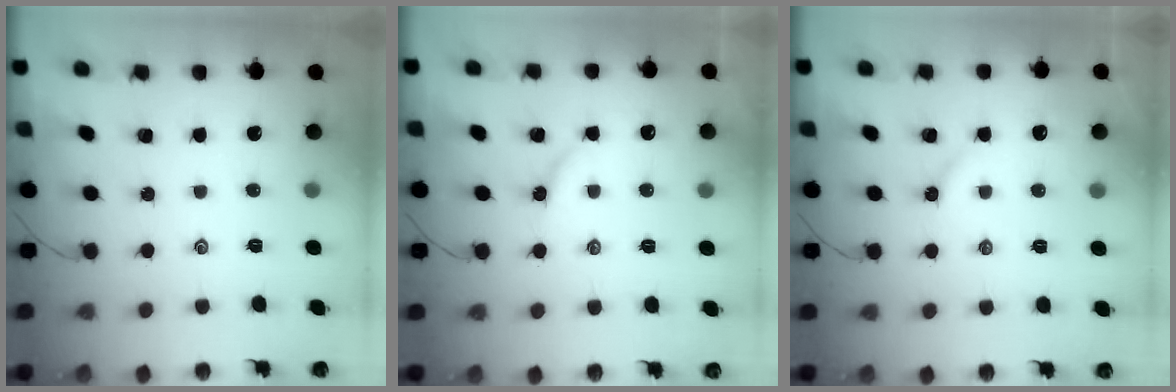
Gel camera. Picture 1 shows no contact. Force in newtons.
{"total": 2.7, "press": 2.6, "slide": 0.5}
{"total": 5.2, "press": 5.2, "slide": 0.5}